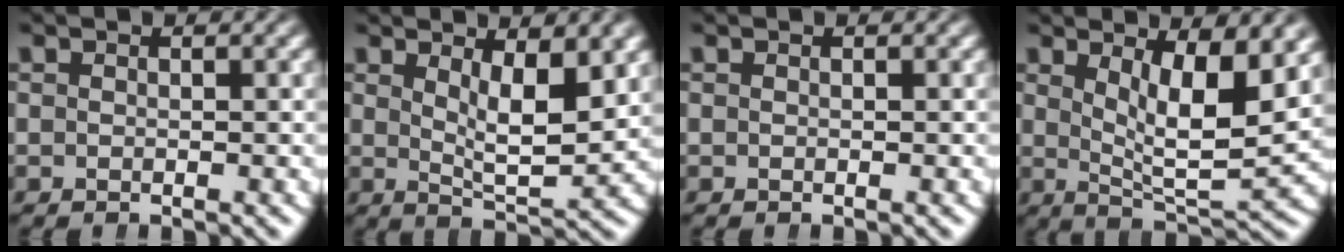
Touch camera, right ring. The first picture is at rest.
{"total": 4.5, "force": [1.7, 0.9, 4.1], "torque": [-0.054, -0.021, 0.036]}
{"total": 0.0}
{"total": 7.5, "force": [2.7, 2.6, 6.5], "torque": [-0.094, -0.021, 0.048]}